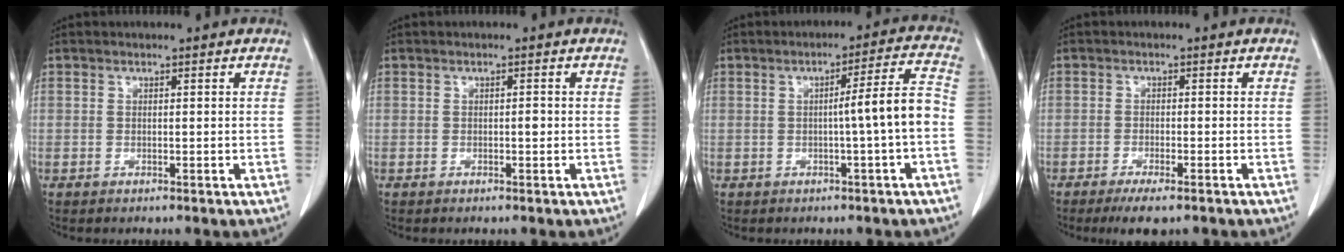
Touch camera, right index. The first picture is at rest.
{"total": 0.8, "force": [-0.1, 0.2, 0.7], "torque": [-0.009, 0.001, -0.002]}
{"total": 6.6, "force": [-1.3, -0.9, 6.5], "torque": [-0.091, 0.012, -0.018]}
{"total": 4.6, "force": [-3.3, 0.9, 3.1], "torque": [-0.049, -0.009, -0.049]}